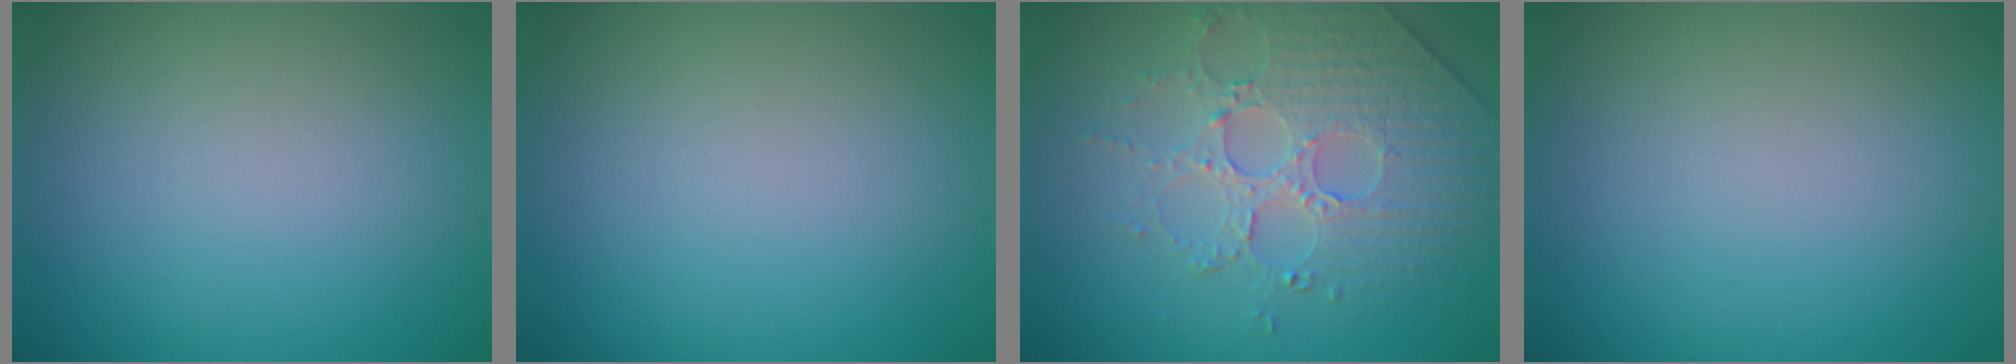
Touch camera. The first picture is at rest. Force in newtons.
{"total": 0.0}
{"total": 4.7, "press": 3.9, "slide": 2.6}
{"total": 0.0}